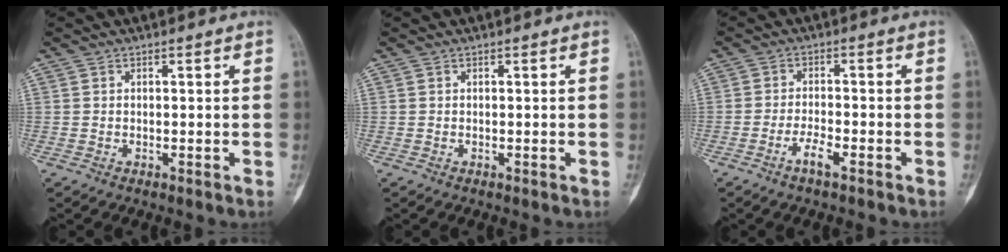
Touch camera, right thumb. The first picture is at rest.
{"total": 0.0}
{"total": 3.6, "force": [-2.2, 0.8, 2.7], "torque": [-0.055, 0.013, -0.044]}